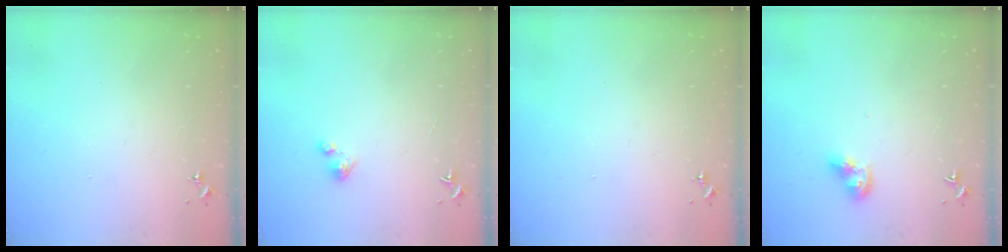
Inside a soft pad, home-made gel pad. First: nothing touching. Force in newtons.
{"total": 3.0, "press": 3.0, "slide": 0.2}
{"total": 0.0}
{"total": 8.9, "press": 8.9, "slide": 0.8}